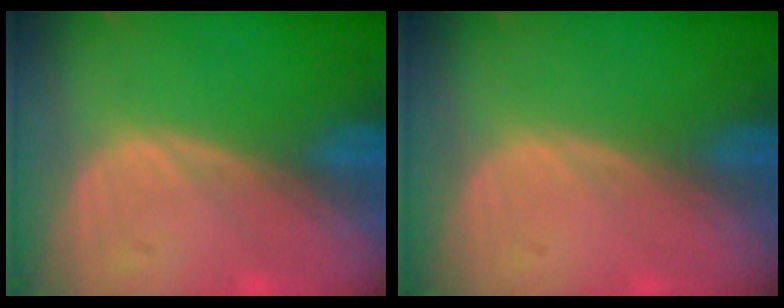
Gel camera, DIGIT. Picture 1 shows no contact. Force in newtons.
{"total": 0.0}